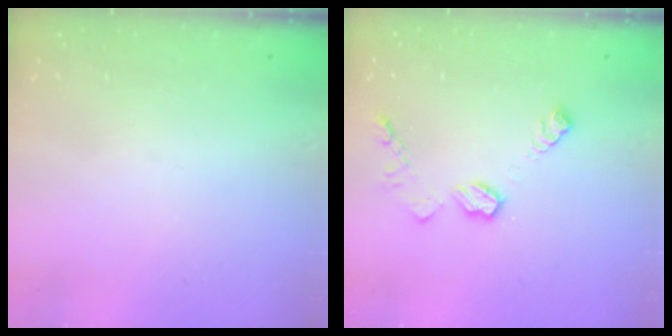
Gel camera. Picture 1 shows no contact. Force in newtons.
{"total": 9.3, "press": 9.3, "slide": 0.4}